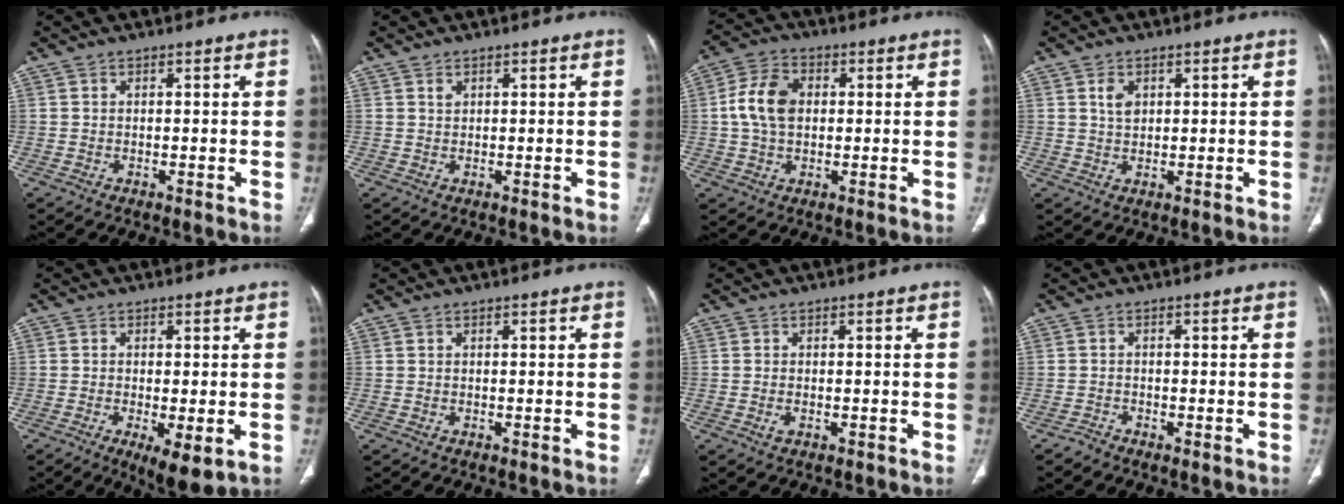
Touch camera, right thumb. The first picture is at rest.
{"total": 0.9, "force": [0.5, 0.6, 0.4], "torque": [-0.004, -0.003, 0.011]}
{"total": 8.9, "force": [0.9, 6.2, 6.4], "torque": [-0.118, 0.015, 0.011]}
{"total": 2.9, "force": [1.1, 2.0, 1.8], "torque": [-0.026, -0.004, 0.021]}
{"total": 6.4, "force": [-2.0, 2.0, 5.8], "torque": [-0.095, -0.019, -0.029]}
{"total": 0.0}
{"total": 1.4, "force": [-0.5, 0.8, 1.1], "torque": [-0.026, 0.004, -0.007]}
{"total": 1.1, "force": [-1.1, 0.3, 0.2], "torque": [-0.003, -0.002, -0.025]}